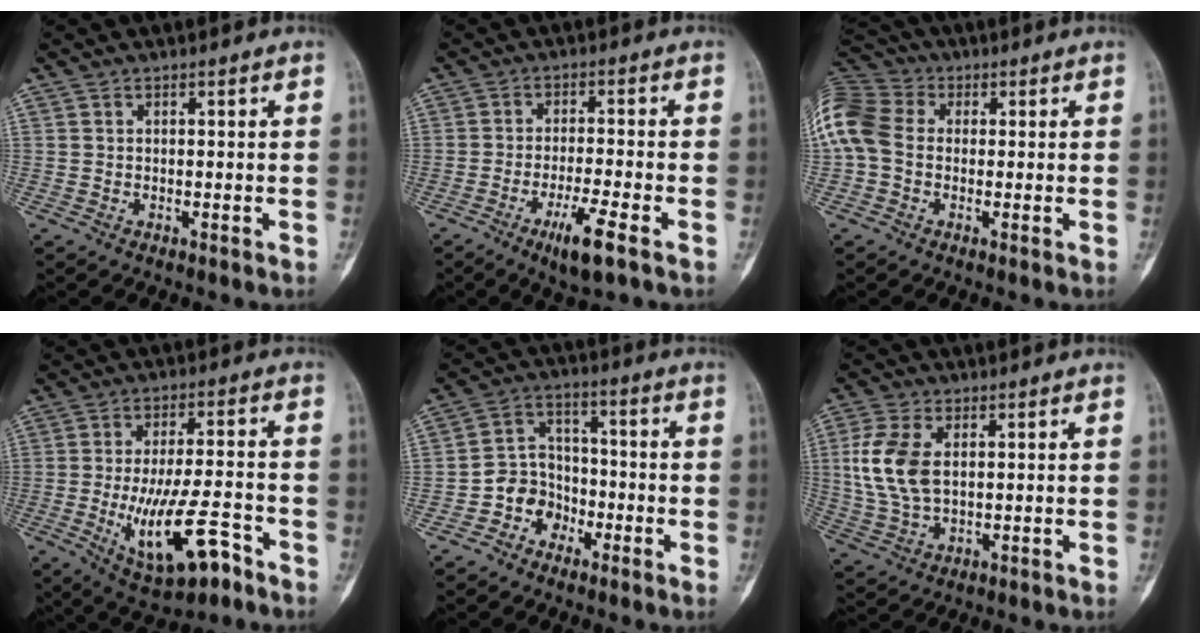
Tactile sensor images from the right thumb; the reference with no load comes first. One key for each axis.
{"total": 7.0, "fx": -3.8, "fy": 0.8, "fz": 5.8, "tx": -0.108, "ty": 0.007, "tz": -0.065}
{"total": 14.1, "fx": 0.8, "fy": 11.0, "fz": 8.9, "tx": -0.216, "ty": 0.034, "tz": 0.008}
{"total": 14.8, "fx": -6.0, "fy": 5.5, "fz": 12.3, "tx": -0.208, "ty": 0.024, "tz": -0.085}
{"total": 7.8, "fx": -3.7, "fy": 6.6, "fz": 2.2, "tx": 0.005, "ty": 0.047, "tz": -0.072}
{"total": 10.3, "fx": 1.7, "fy": 6.0, "fz": 8.2, "tx": -0.185, "ty": -0.001, "tz": 0.039}